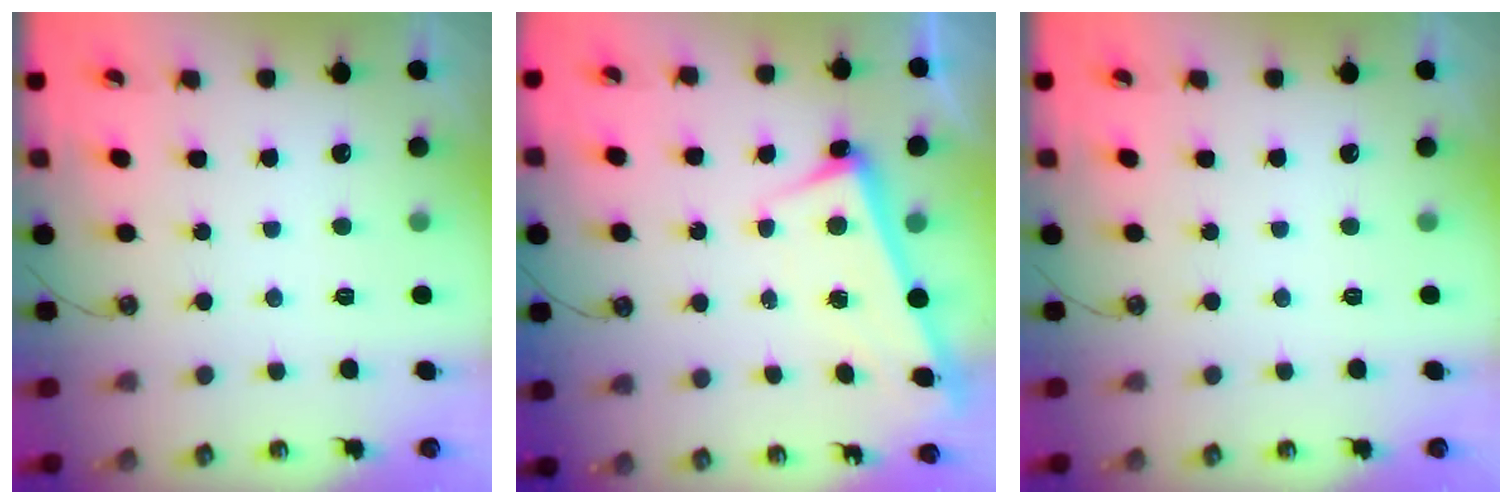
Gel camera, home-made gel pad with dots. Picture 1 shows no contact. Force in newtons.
{"total": 2.6, "press": 2.5, "slide": 0.7}
{"total": 0.0}